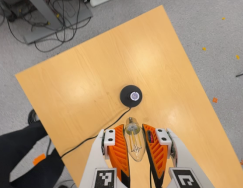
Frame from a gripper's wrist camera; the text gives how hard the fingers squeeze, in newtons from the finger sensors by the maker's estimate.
{"total": 20.9, "left": 22.7, "right": 19.1}